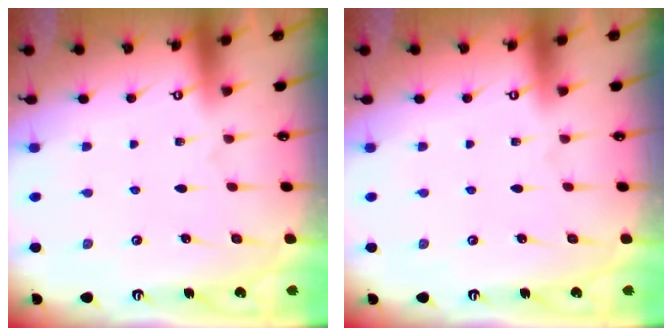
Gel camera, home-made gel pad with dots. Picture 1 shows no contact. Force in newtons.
{"total": 0.0}